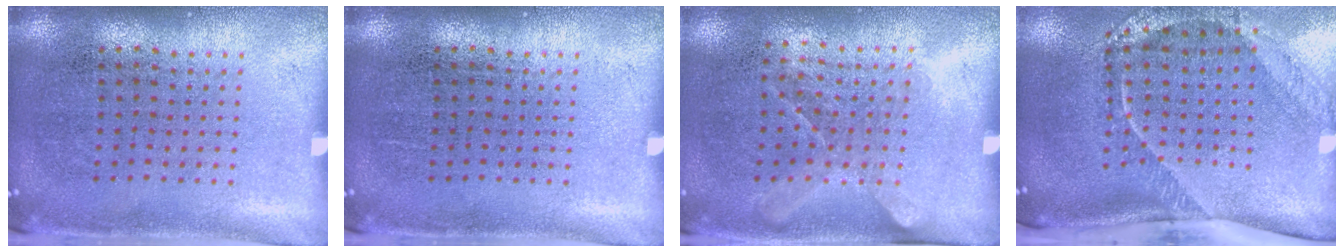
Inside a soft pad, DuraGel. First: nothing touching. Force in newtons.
{"total": 0.0}
{"total": 1.3, "press": 1.0, "slide": 0.8}
{"total": 2.7, "press": 1.8, "slide": 2.0}